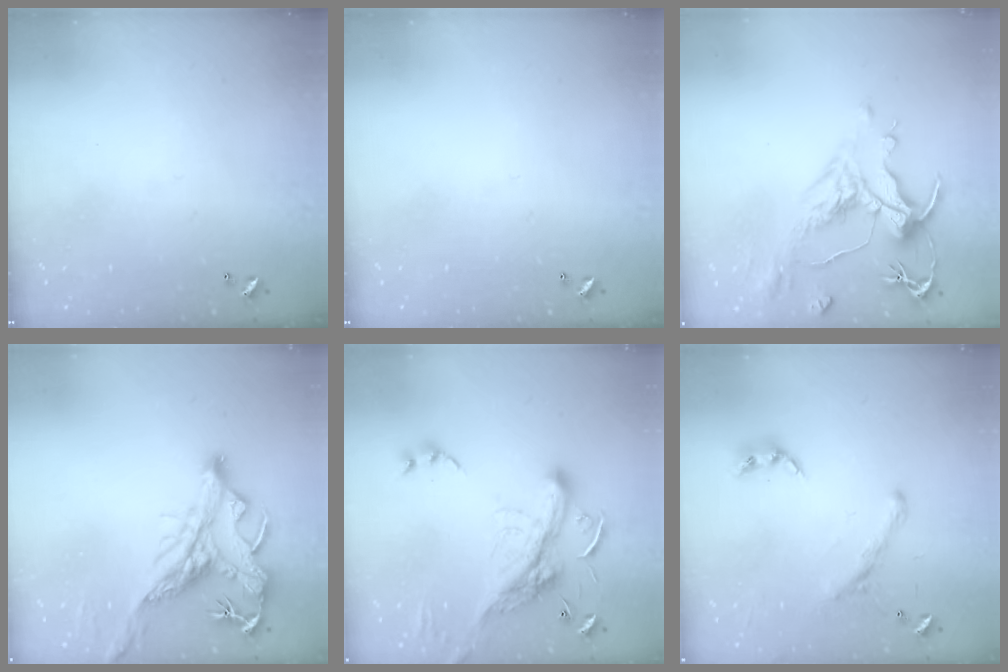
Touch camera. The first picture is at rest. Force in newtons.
{"total": 0.0}
{"total": 2.0, "press": 1.5, "slide": 1.4}
{"total": 2.9, "press": 2.5, "slide": 1.4}
{"total": 6.7, "press": 6.7, "slide": 1.0}
{"total": 2.0, "press": 1.5, "slide": 1.2}